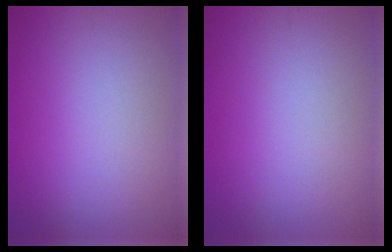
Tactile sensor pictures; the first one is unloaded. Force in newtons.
{"total": 0.0}